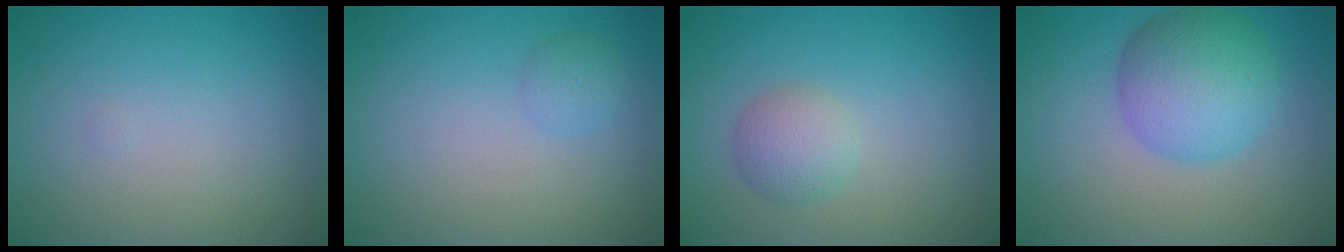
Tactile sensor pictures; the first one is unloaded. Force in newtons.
{"total": 1.4, "press": 1.4, "slide": 0.1}
{"total": 2.5, "press": 2.5, "slide": 0.1}
{"total": 6.3, "press": 6.3, "slide": 0.1}